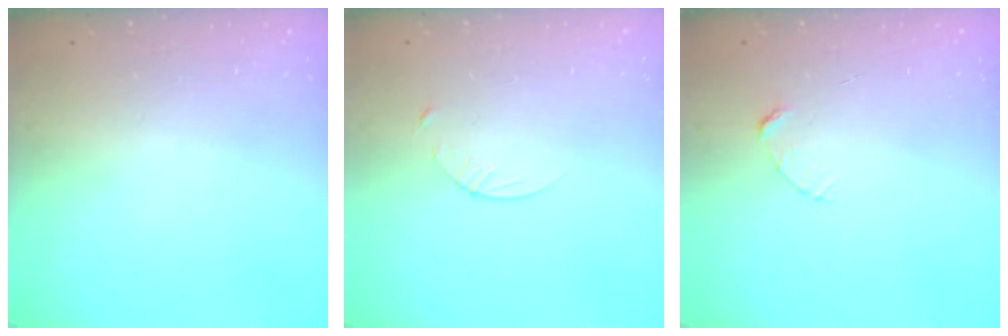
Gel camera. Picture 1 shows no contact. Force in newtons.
{"total": 3.4, "press": 3.3, "slide": 0.3}
{"total": 2.7, "press": 2.7, "slide": 0.3}